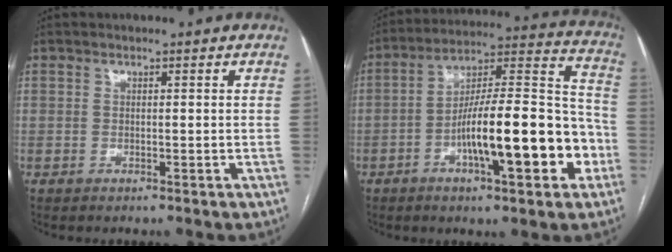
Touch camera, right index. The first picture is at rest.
{"total": 19.4, "force": [-6.3, 3.8, 17.9], "torque": [-0.276, 0.022, -0.094]}